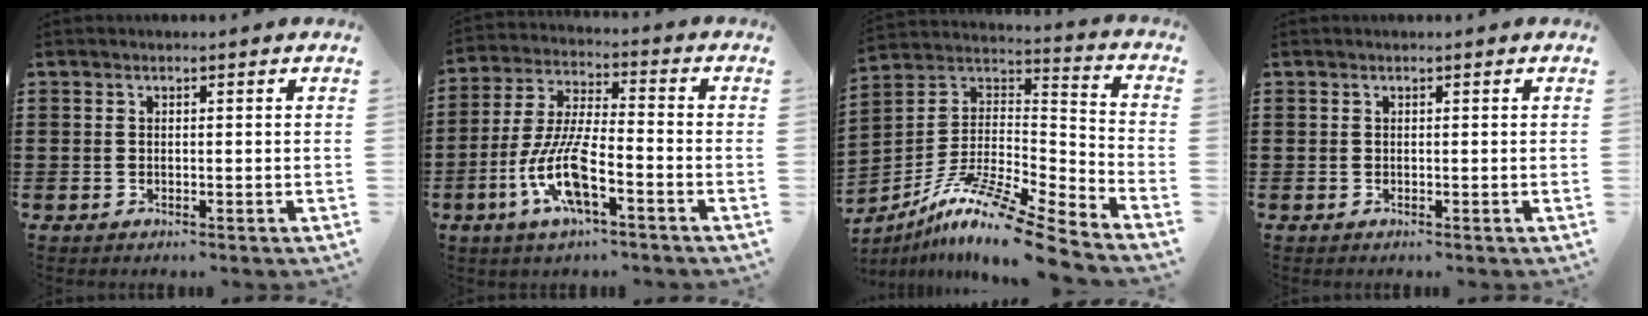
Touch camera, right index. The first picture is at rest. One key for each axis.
{"total": 10.5, "fx": -4.6, "fy": 2.7, "fz": 9.0, "tx": -0.207, "ty": -0.009, "tz": -0.092}
{"total": 12.4, "fx": -9.7, "fy": 0.7, "fz": 7.7, "tx": -0.140, "ty": 0.011, "tz": -0.188}
{"total": 0.0}